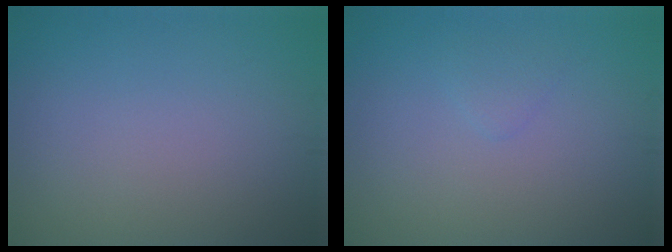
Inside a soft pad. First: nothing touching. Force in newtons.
{"total": 0.9, "press": 0.9, "slide": 0.1}